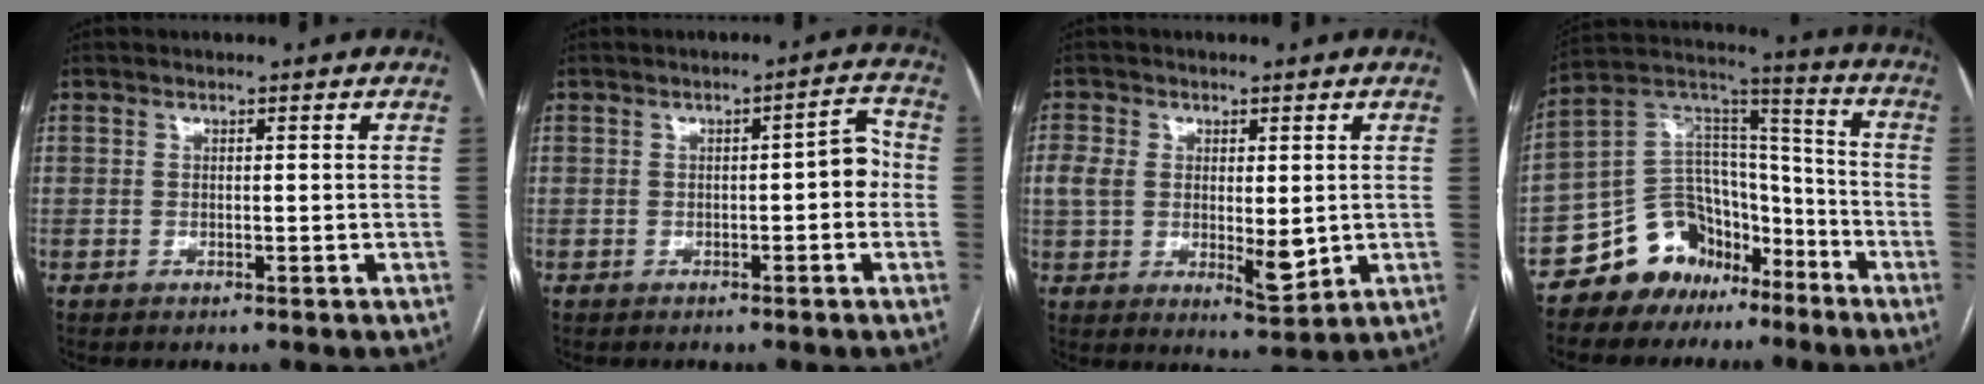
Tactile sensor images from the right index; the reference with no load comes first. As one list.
[{"total": 4.0, "force": [-0.4, 1.3, 3.8], "torque": [-0.046, 0.023, -0.007]}, {"total": 8.1, "force": [-0.2, 3.7, 7.2], "torque": [-0.136, -0.005, 0.005]}, {"total": 13.6, "force": [-9.4, 9.2, 3.5], "torque": [-0.064, 0.092, -0.161]}]